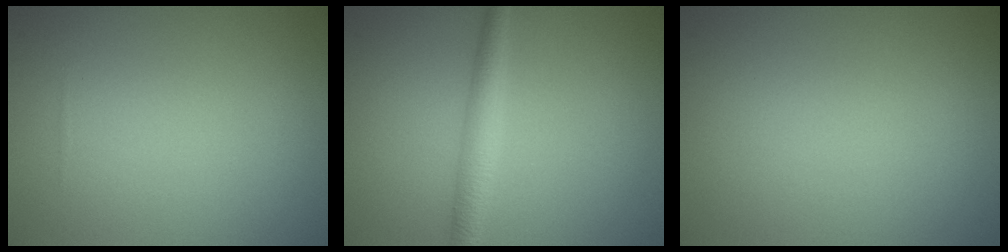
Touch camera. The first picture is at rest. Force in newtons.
{"total": 2.4, "press": 2.4, "slide": 0.0}
{"total": 0.0}